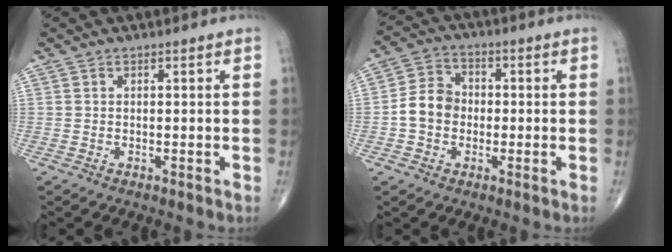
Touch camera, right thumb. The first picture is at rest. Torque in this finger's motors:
{"motor_torque": [0.56, 1.88, 0.52, -0.40, 0.05]}